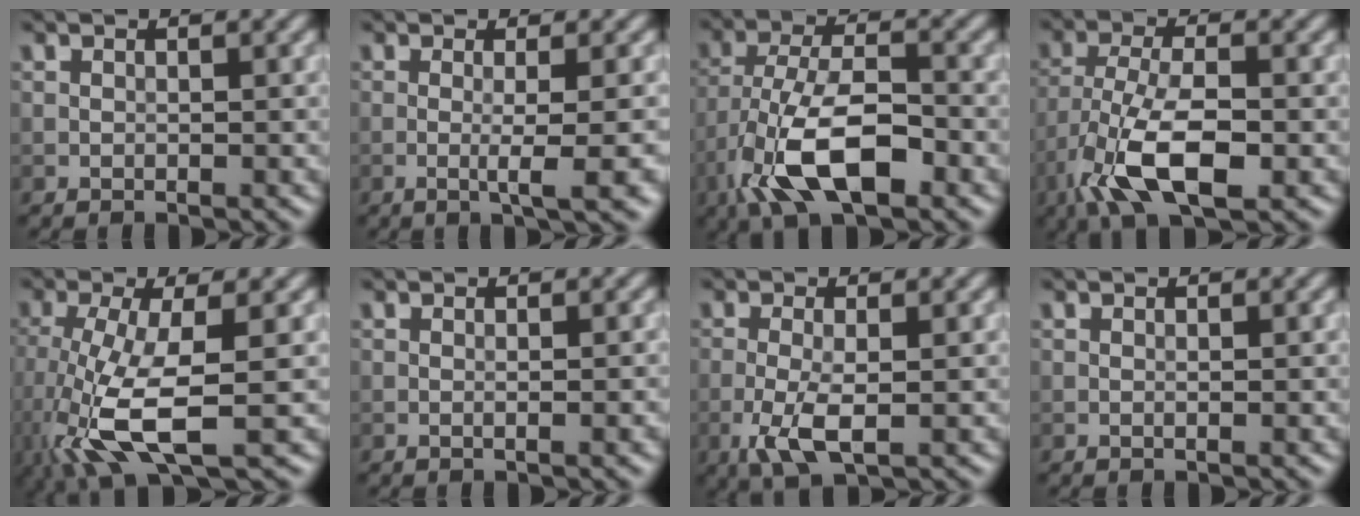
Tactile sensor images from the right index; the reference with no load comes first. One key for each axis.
{"total": 4.0, "fx": -0.5, "fy": 0.7, "fz": 3.9, "tx": -0.059, "ty": -0.005, "tz": -0.011}
{"total": 9.4, "fx": -4.5, "fy": 3.8, "fz": 7.3, "tx": -0.152, "ty": 0.003, "tz": -0.089}
{"total": 8.7, "fx": -3.9, "fy": 3.4, "fz": 7.0, "tx": -0.151, "ty": -0.003, "tz": -0.076}
{"total": 8.7, "fx": -2.6, "fy": 2.7, "fz": 7.8, "tx": -0.186, "ty": -0.017, "tz": -0.052}
{"total": 1.2, "fx": -0.1, "fy": 0.3, "fz": 1.1, "tx": -0.011, "ty": 0.001, "tz": -0.005}
{"total": 4.0, "fx": -1.3, "fy": 1.2, "fz": 3.6, "tx": -0.082, "ty": -0.006, "tz": -0.030}
{"total": 0.0}